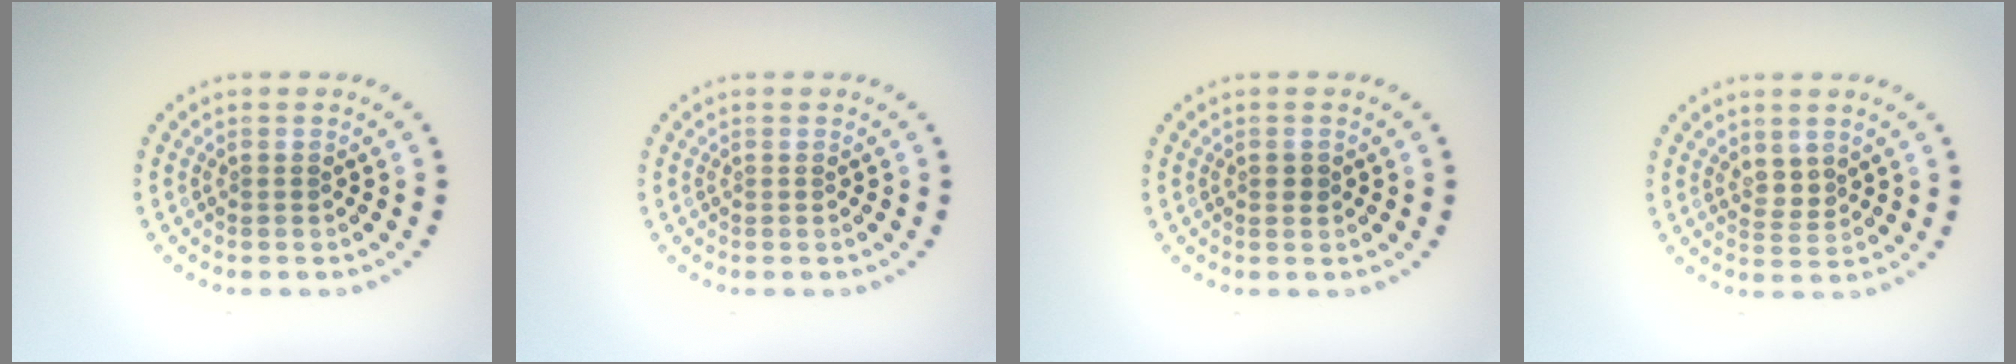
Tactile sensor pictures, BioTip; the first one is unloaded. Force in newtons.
{"total": 0.0}
{"total": 0.9, "press": 0.9, "slide": 0.0}
{"total": 1.7, "press": 1.3, "slide": 1.0}